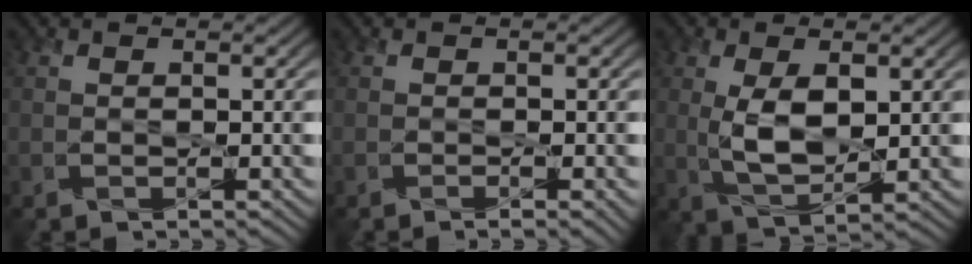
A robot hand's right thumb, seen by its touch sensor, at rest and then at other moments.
{"total": 0.9, "force": [-0.3, 0.0, 0.9], "torque": [-0.014, -0.004, -0.005]}
{"total": 6.3, "force": [0.7, 3.0, 5.5], "torque": [-0.122, -0.003, 0.020]}